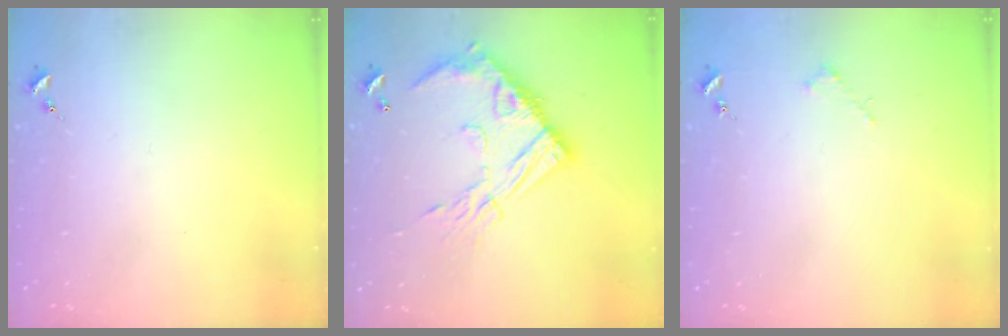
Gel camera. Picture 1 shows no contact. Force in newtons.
{"total": 17.2, "press": 17.2, "slide": 1.3}
{"total": 1.8, "press": 1.8, "slide": 0.2}